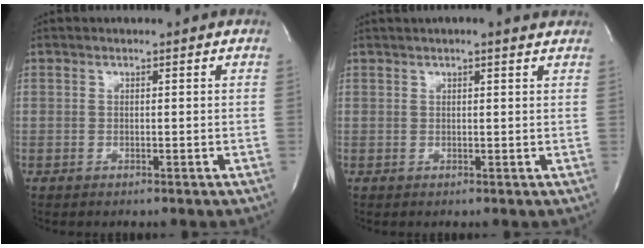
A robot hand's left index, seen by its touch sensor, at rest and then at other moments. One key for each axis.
{"total": 4.3, "fx": 3.5, "fy": 0.3, "fz": 2.4, "tx": -0.036, "ty": 0.015, "tz": 0.039}